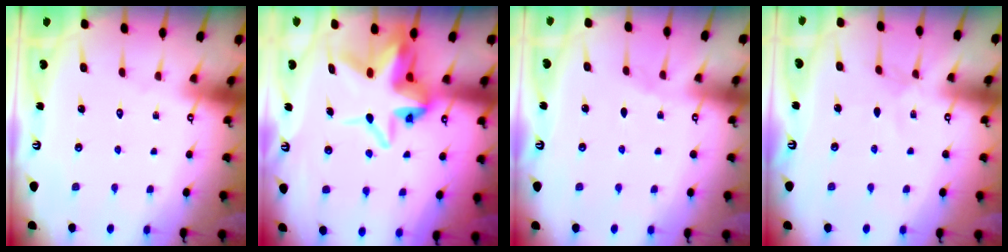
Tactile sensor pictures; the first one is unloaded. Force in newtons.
{"total": 11.0, "press": 10.8, "slide": 2.1}
{"total": 3.3, "press": 3.3, "slide": 0.4}
{"total": 2.6, "press": 2.6, "slide": 0.4}